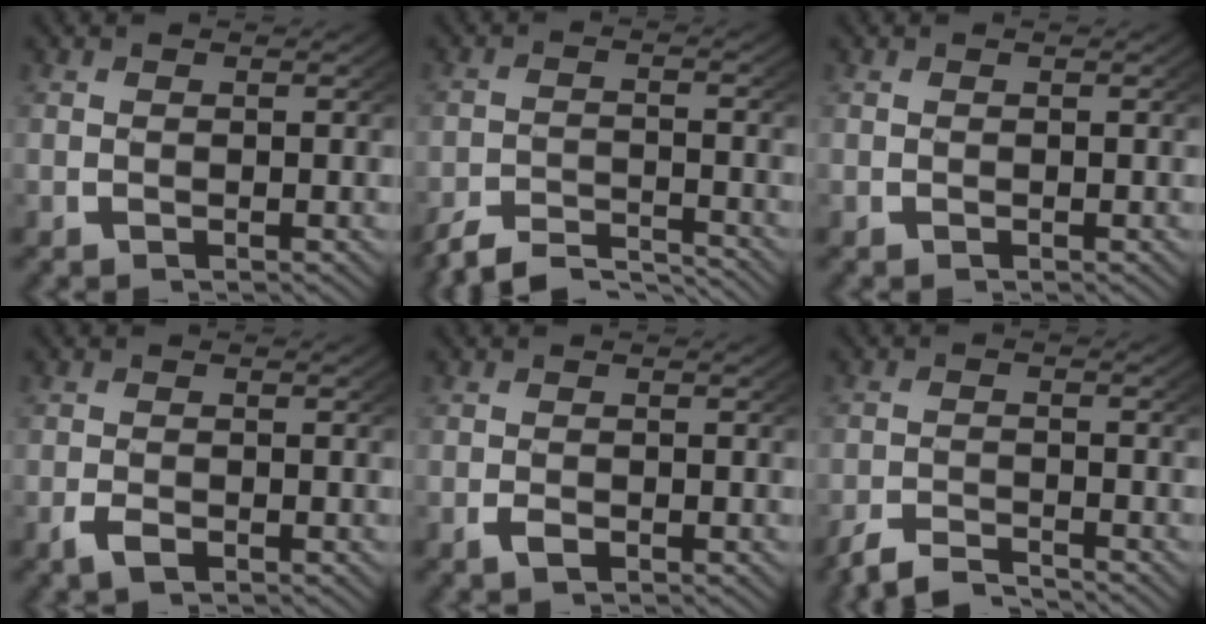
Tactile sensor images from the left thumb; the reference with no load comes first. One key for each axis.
{"total": 5.3, "fx": -4.8, "fy": 1.4, "fz": 1.8, "tx": -0.033, "ty": -0.016, "tz": -0.083}
{"total": 0.0}
{"total": 1.6, "fx": -0.9, "fy": 0.9, "fz": 1.0, "tx": -0.023, "ty": -0.006, "tz": -0.015}
{"total": 1.2, "fx": -0.6, "fy": 0.7, "fz": 0.8, "tx": -0.018, "ty": -0.006, "tz": -0.009}
{"total": 3.0, "fx": -2.9, "fy": 0.7, "fz": 0.7, "tx": -0.014, "ty": -0.005, "tz": -0.057}